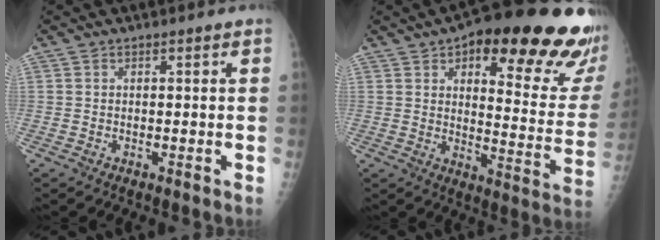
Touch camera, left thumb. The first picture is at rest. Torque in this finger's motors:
{"motor_torque": [0.70, 0.69, 1.45, -1.33, 0.30]}